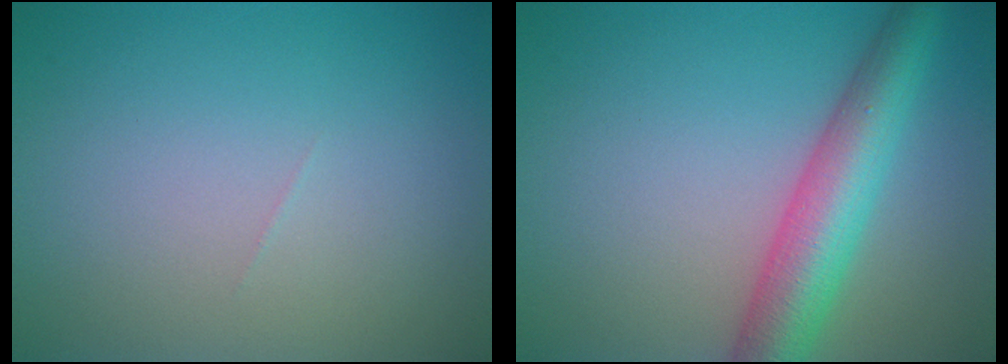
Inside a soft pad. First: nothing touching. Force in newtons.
{"total": 6.5, "press": 6.5, "slide": 0.2}